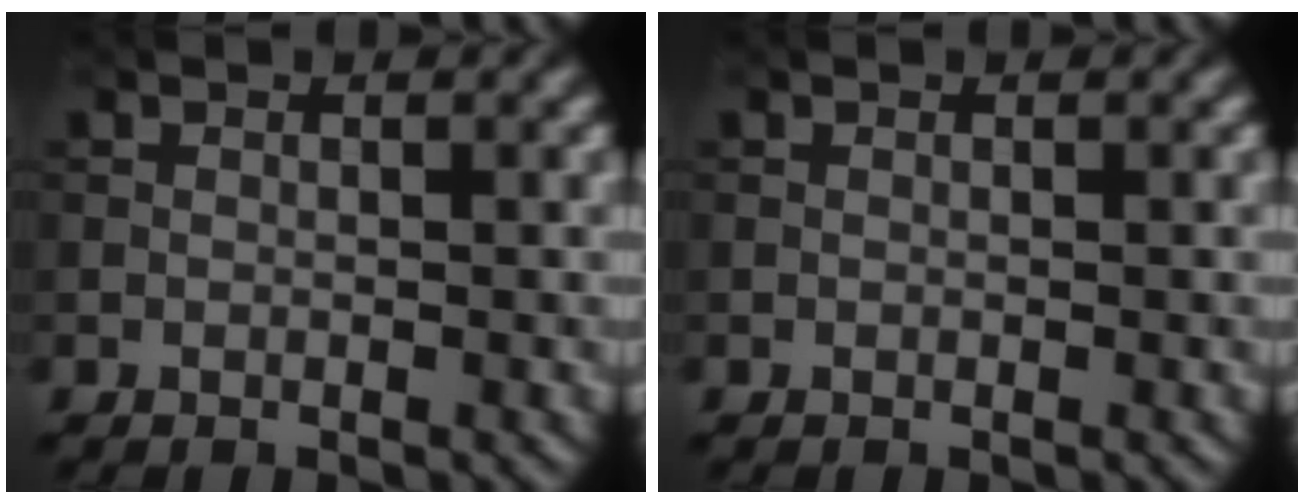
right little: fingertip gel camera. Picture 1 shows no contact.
{"total": 0.0}